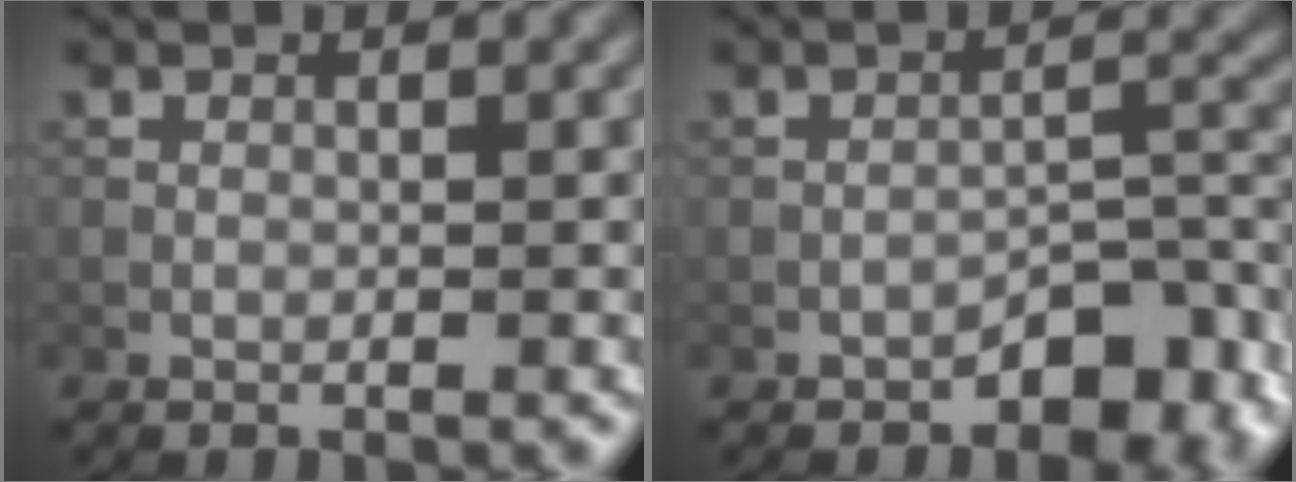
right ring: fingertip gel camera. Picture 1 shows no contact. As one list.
[{"total": 5.2, "force": [-3.5, 2.1, 3.3], "torque": [-0.035, 0.013, -0.051]}]